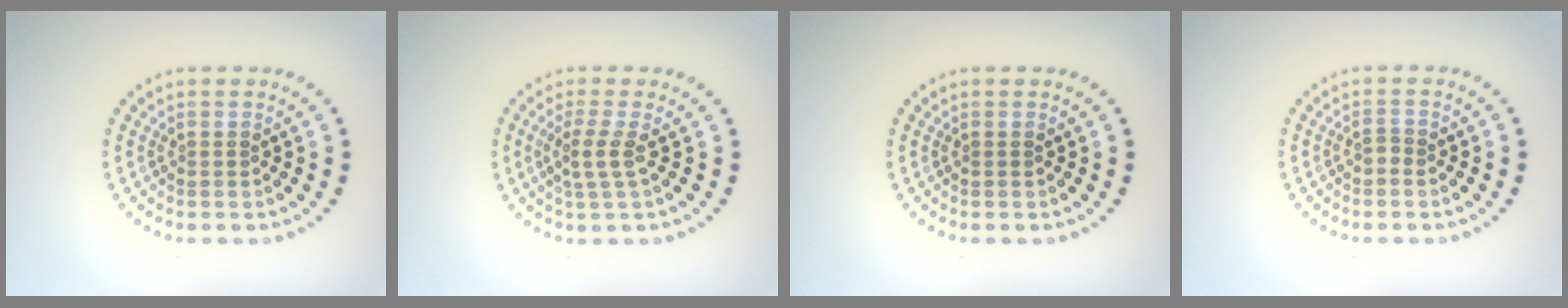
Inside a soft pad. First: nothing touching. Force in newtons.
{"total": 2.2, "press": 1.6, "slide": 1.5}
{"total": 0.0}
{"total": 0.8, "press": 0.5, "slide": 0.7}